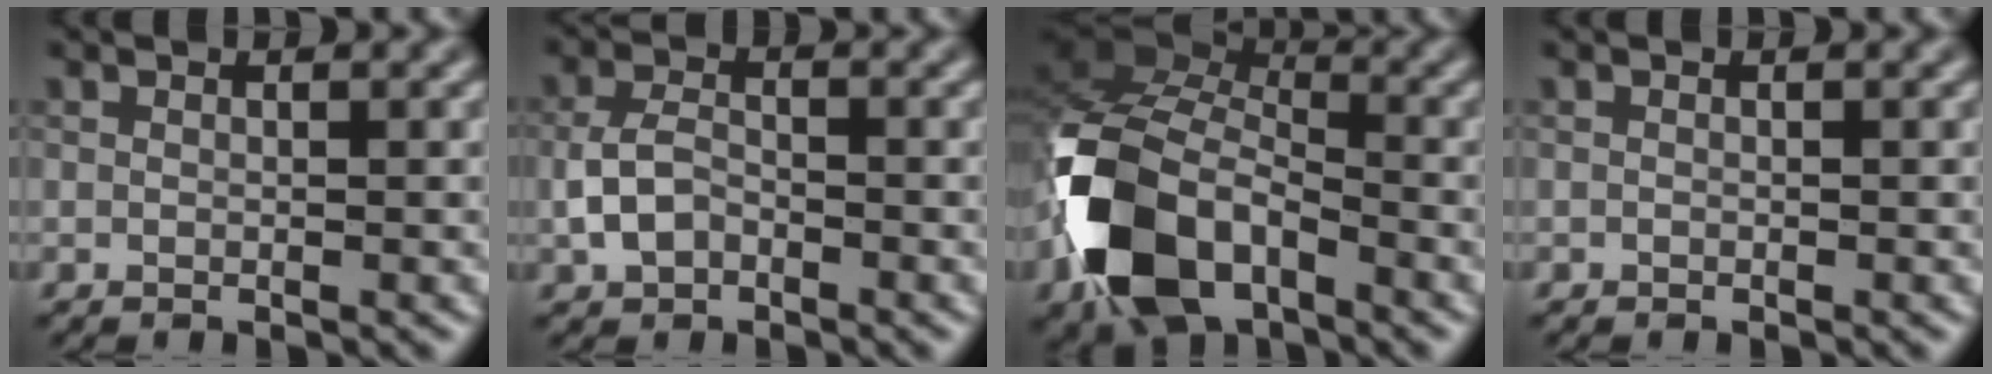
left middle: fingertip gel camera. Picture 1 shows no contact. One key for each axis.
{"total": 2.6, "fx": -1.0, "fy": 1.7, "fz": 1.7, "tx": -0.037, "ty": 0.004, "tz": -0.023}
{"total": 10.9, "fx": -5.0, "fy": 6.6, "fz": 7.1, "tx": -0.152, "ty": 0.003, "tz": -0.111}
{"total": 0.0}